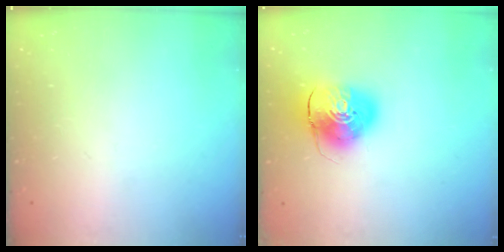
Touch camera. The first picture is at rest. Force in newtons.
{"total": 10.5, "press": 10.4, "slide": 1.8}